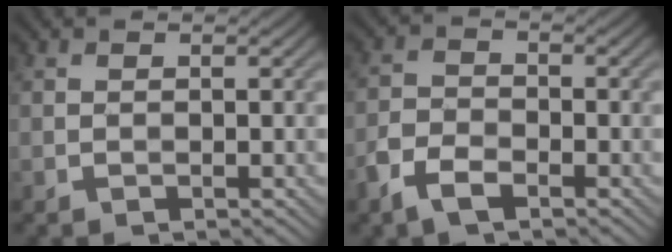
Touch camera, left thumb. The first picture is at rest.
{"total": 4.6, "force": [-3.1, 2.1, 2.7], "torque": [-0.061, -0.006, -0.070]}